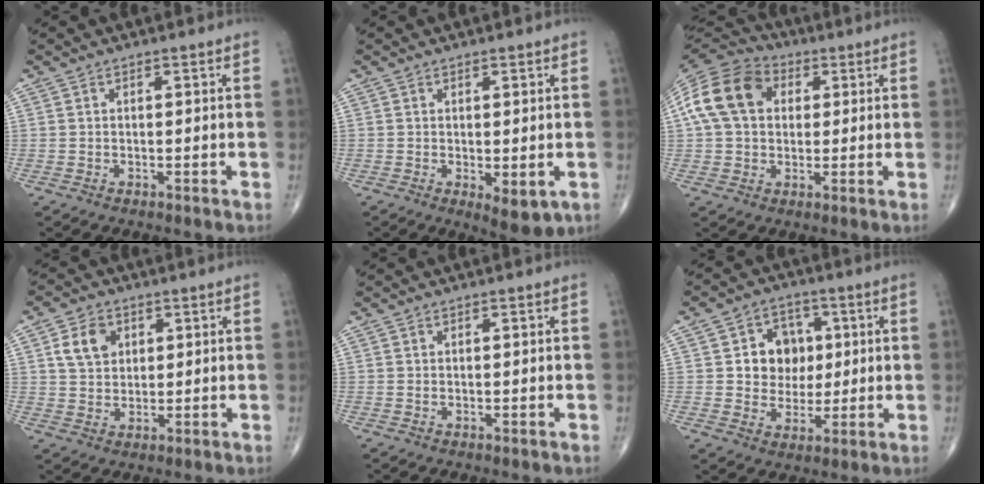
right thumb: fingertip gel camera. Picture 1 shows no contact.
{"total": 5.0, "force": [-1.2, 2.1, 4.4], "torque": [-0.055, -0.014, -0.007]}
{"total": 15.1, "force": [3.2, 11.3, 9.6], "torque": [-0.177, 0.025, 0.048]}
{"total": 6.7, "force": [2.4, 5.1, 3.6], "torque": [-0.046, -0.006, 0.043]}
{"total": 0.0}
{"total": 9.6, "force": [1.6, 8.3, 4.5], "torque": [-0.017, 0.002, 0.028]}